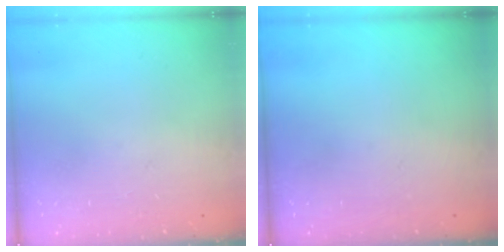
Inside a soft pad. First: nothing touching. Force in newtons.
{"total": 0.0}